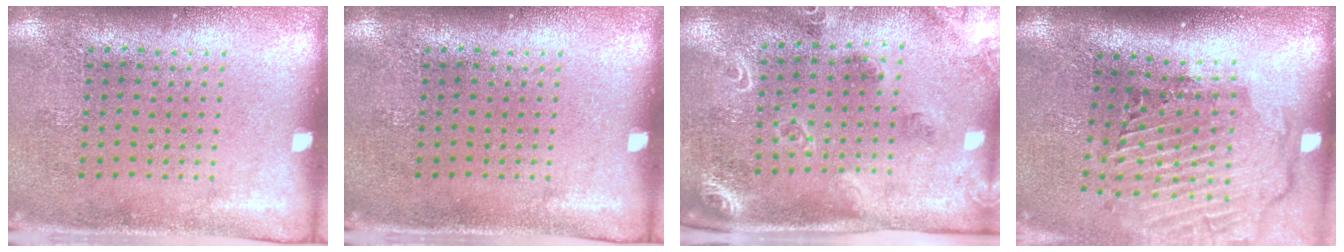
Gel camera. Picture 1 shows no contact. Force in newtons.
{"total": 0.0}
{"total": 1.9, "press": 1.8, "slide": 0.3}
{"total": 3.0, "press": 2.2, "slide": 2.0}